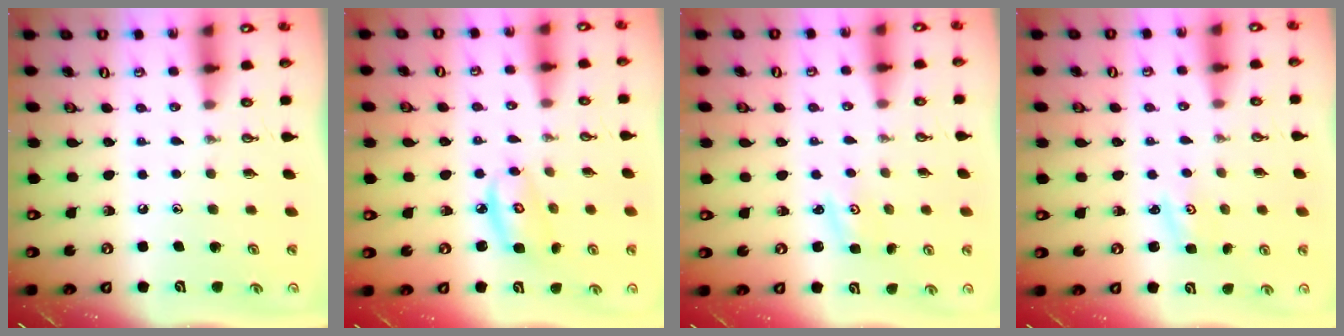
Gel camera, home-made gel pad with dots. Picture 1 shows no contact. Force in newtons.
{"total": 6.0, "press": 6.0, "slide": 0.1}
{"total": 1.7, "press": 1.6, "slide": 0.3}
{"total": 1.7, "press": 1.6, "slide": 0.3}